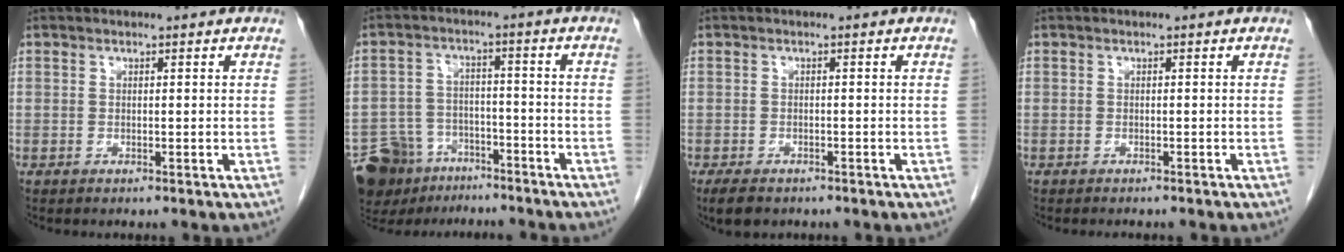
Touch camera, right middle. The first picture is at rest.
{"total": 11.0, "force": [-8.6, 6.4, 2.4], "torque": [-0.056, 0.025, -0.137]}
{"total": 3.9, "force": [-2.9, 1.7, 2.0], "torque": [-0.035, -0.007, -0.040]}
{"total": 2.8, "force": [-2.5, 0.6, 1.2], "torque": [-0.017, -0.004, -0.027]}